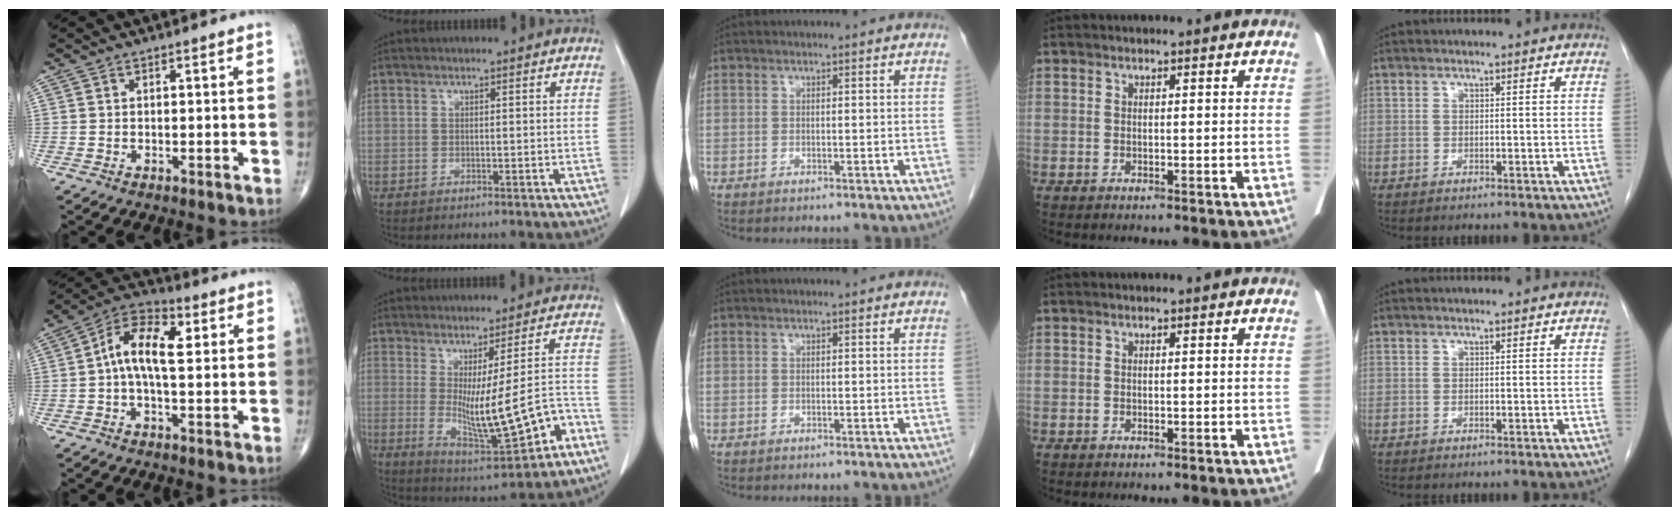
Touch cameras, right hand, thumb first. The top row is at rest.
{"thumb": {"total": 10.4, "force": [1.3, 5.1, 8.9], "torque": [-0.152, 0.030, 0.013]}, "index": {"total": 12.9, "force": [-3.1, 1.8, 12.4], "torque": [-0.188, -0.017, -0.028]}}